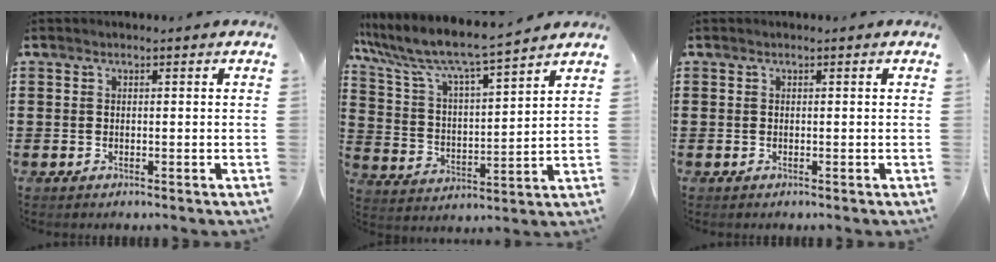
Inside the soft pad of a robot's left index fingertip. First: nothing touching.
{"total": 7.3, "force": [6.6, 0.6, 3.1], "torque": [-0.092, -0.043, 0.107]}
{"total": 0.0}